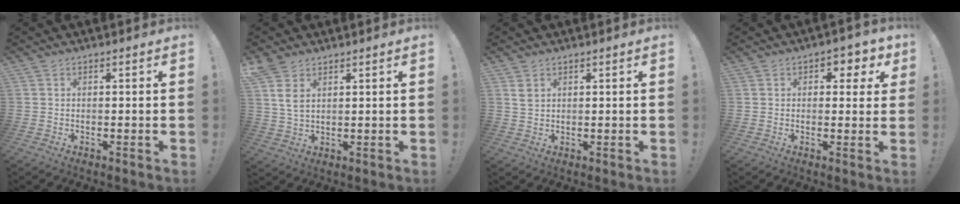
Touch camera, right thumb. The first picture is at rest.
{"total": 6.1, "force": [3.0, 3.2, 4.2], "torque": [-0.079, -0.012, 0.056]}
{"total": 2.5, "force": [1.5, 1.7, 1.2], "torque": [-0.011, -0.007, 0.026]}
{"total": 4.2, "force": [1.4, 3.0, 2.5], "torque": [-0.018, -0.007, 0.019]}